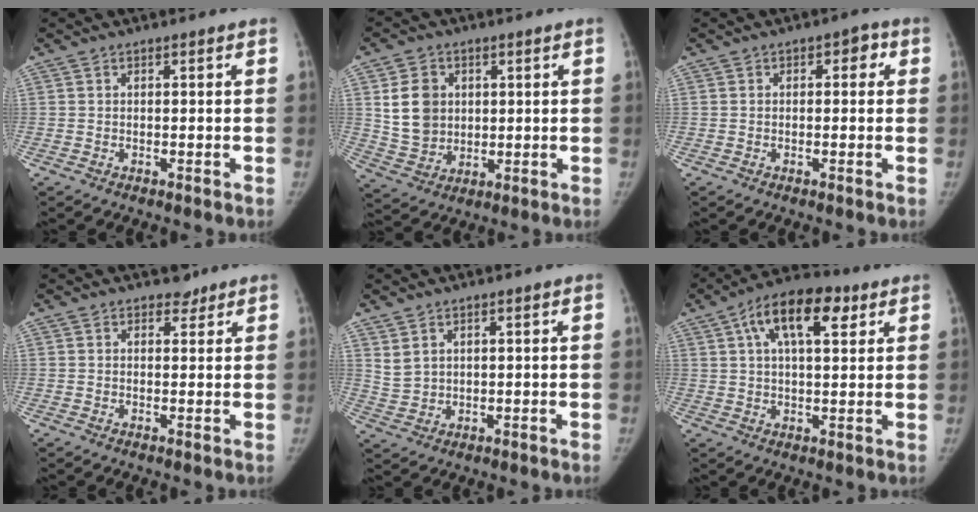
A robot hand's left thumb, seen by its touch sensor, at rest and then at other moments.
{"total": 9.6, "force": [2.3, 7.9, 4.9], "torque": [-0.062, -0.011, 0.054]}
{"total": 2.5, "force": [0.4, 1.6, 1.9], "torque": [0.000, 0.006, -0.004]}
{"total": 1.9, "force": [1.4, 1.2, 0.1], "torque": [0.013, -0.009, 0.015]}
{"total": 3.4, "force": [1.9, 2.3, 1.5], "torque": [-0.024, -0.012, 0.050]}
{"total": 13.0, "force": [5.5, 5.9, 10.2], "torque": [-0.149, 0.009, 0.083]}